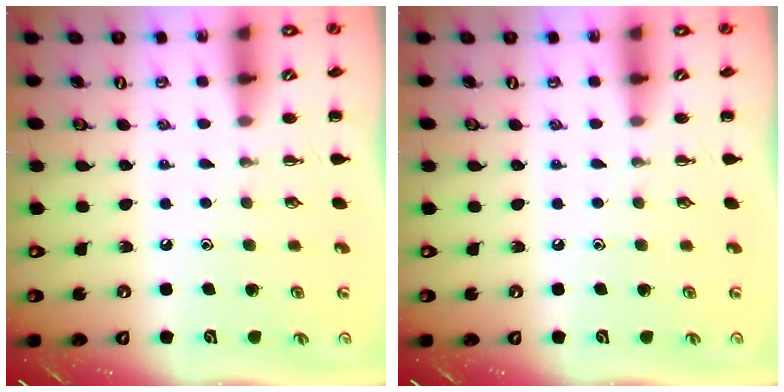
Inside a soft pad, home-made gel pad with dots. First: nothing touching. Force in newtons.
{"total": 0.0}